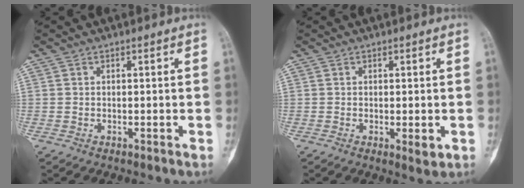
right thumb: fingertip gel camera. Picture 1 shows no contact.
{"total": 2.3, "force": [-0.4, 0.8, 2.1], "torque": [-0.025, -0.006, -0.001]}